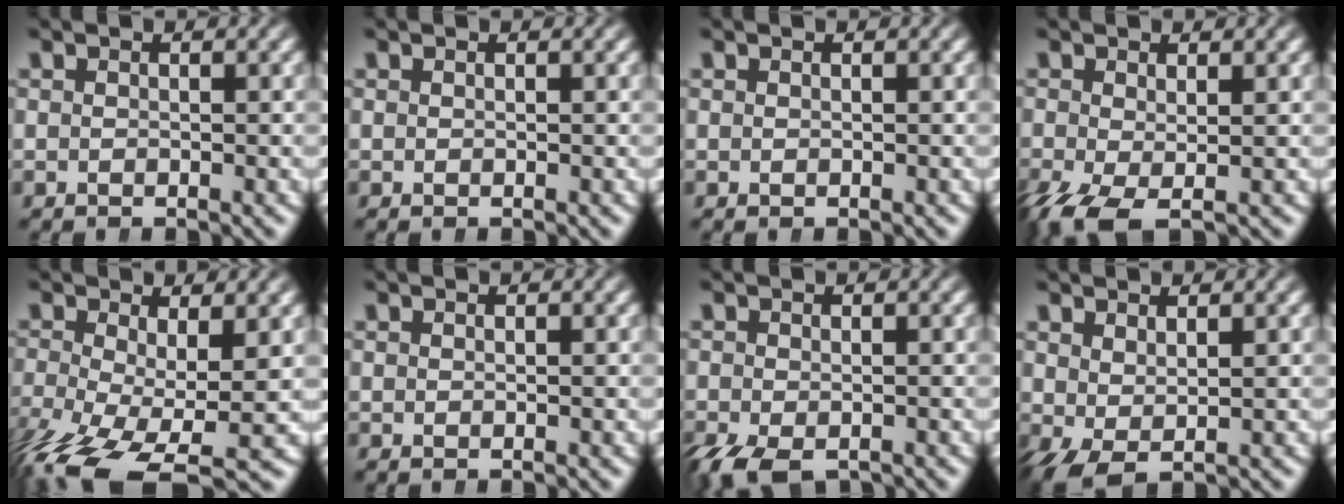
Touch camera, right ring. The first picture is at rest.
{"total": 0.0}
{"total": 0.0}
{"total": 4.3, "force": [-2.4, 2.5, 2.6], "torque": [-0.077, -0.044, -0.019]}
{"total": 7.0, "force": [-4.6, 3.2, 4.2], "torque": [-0.110, -0.060, -0.047]}
{"total": 0.0}
{"total": 3.6, "force": [-2.5, 2.0, 1.6], "torque": [-0.047, -0.026, -0.026]}
{"total": 1.8, "force": [-0.2, 0.8, 1.6], "torque": [-0.032, -0.018, 0.016]}